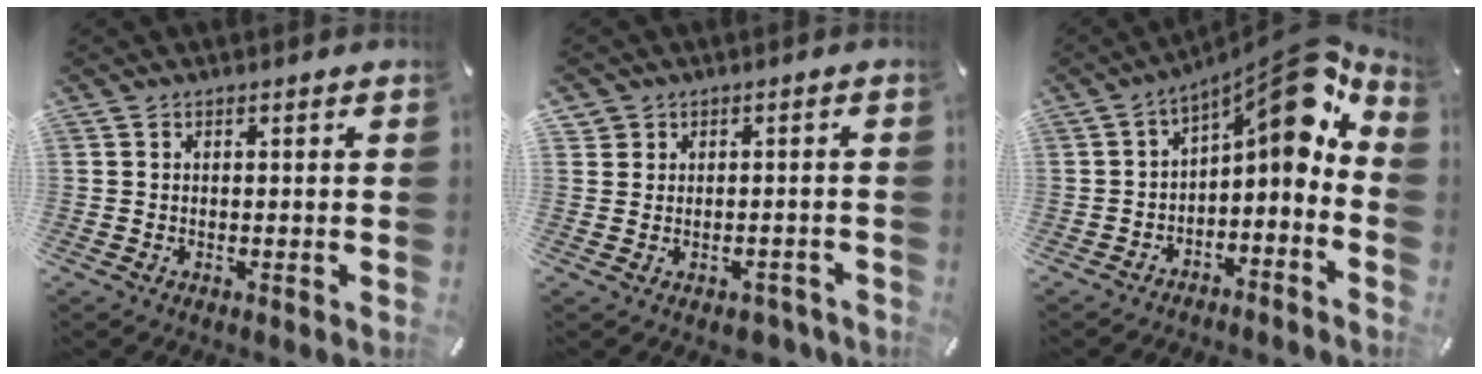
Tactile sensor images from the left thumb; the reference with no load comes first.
{"total": 3.6, "force": [-0.9, 3.4, 0.8], "torque": [-0.008, 0.011, -0.015]}
{"total": 12.1, "force": [6.1, 5.1, 9.1], "torque": [-0.120, -0.059, 0.097]}